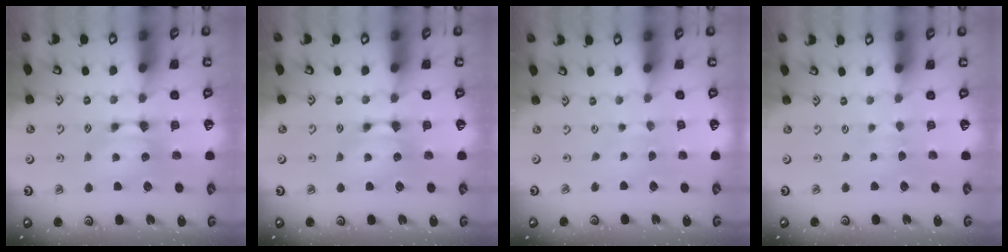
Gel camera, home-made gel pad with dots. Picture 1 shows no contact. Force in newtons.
{"total": 0.0}
{"total": 2.1, "press": 2.1, "slide": 0.1}
{"total": 3.0, "press": 2.9, "slide": 0.4}